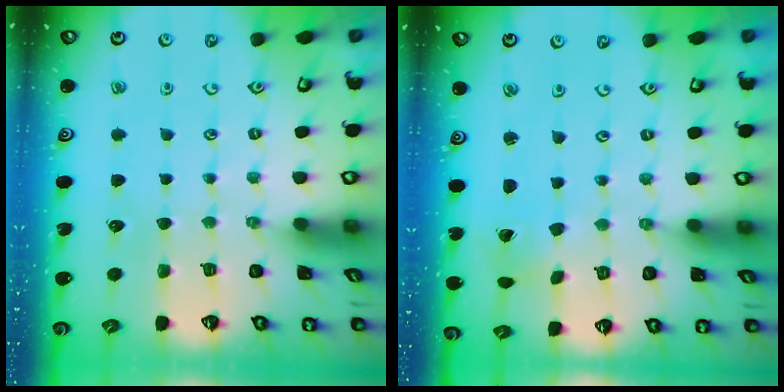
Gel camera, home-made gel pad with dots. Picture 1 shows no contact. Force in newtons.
{"total": 1.0, "press": 1.0, "slide": 0.1}